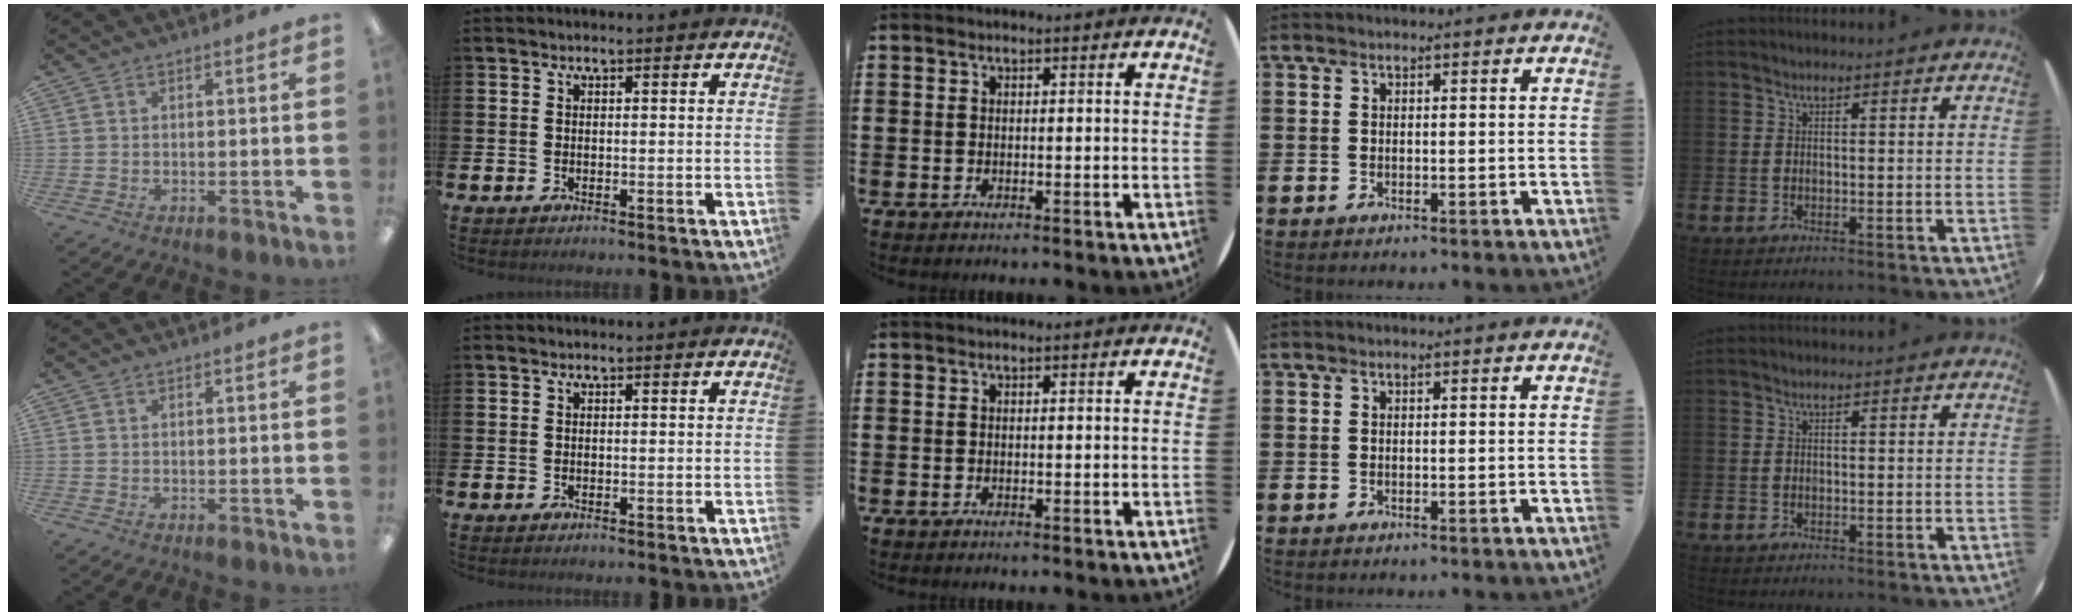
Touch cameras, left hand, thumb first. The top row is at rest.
{}